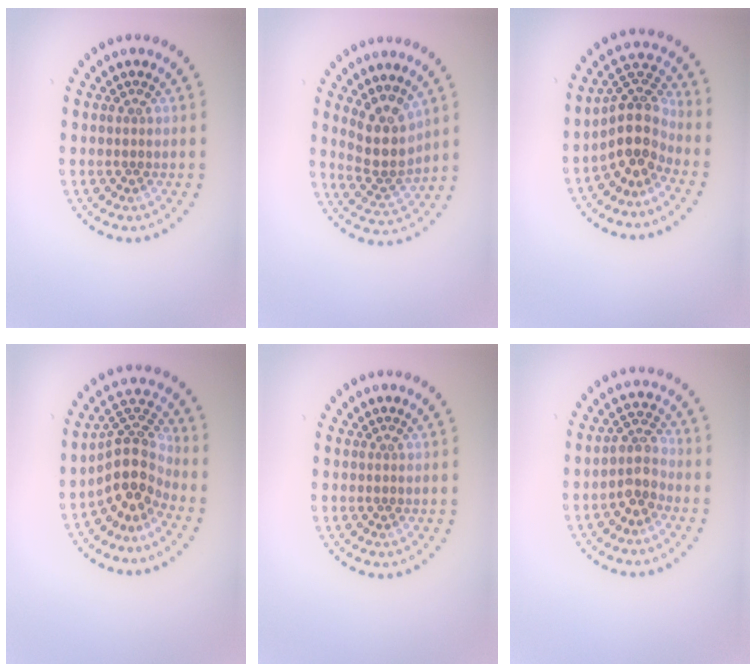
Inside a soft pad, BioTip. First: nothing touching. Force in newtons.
{"total": 4.1, "press": 3.4, "slide": 2.2}
{"total": 4.3, "press": 3.3, "slide": 2.7}
{"total": 4.7, "press": 3.5, "slide": 3.2}
{"total": 0.0}
{"total": 3.1, "press": 2.4, "slide": 1.9}